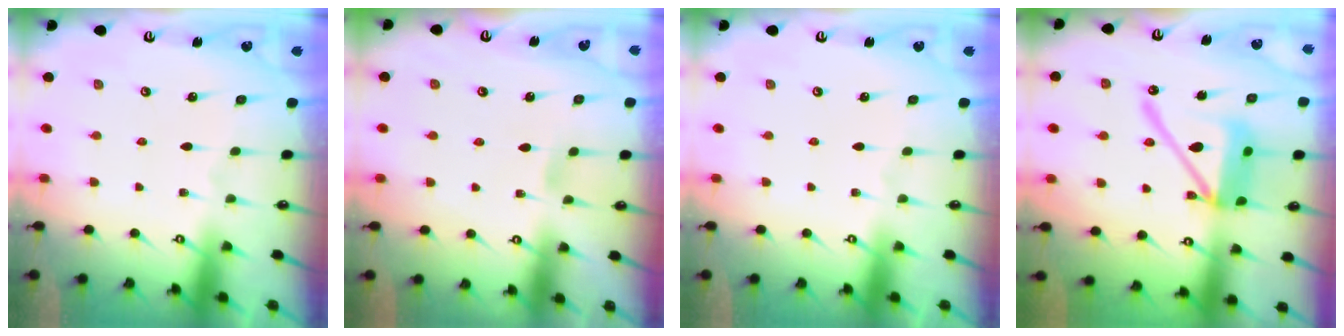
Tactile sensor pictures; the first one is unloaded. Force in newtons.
{"total": 3.6, "press": 3.6, "slide": 0.4}
{"total": 0.0}
{"total": 16.4, "press": 16.2, "slide": 2.2}